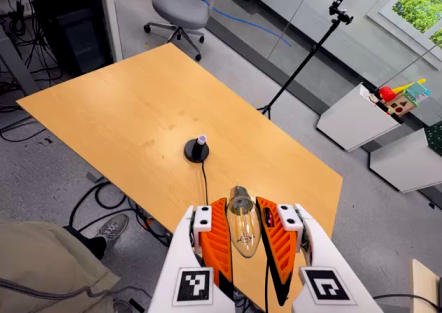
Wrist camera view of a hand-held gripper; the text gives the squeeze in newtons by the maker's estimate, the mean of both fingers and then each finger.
{"total": 17.3, "left": 18.3, "right": 16.4}